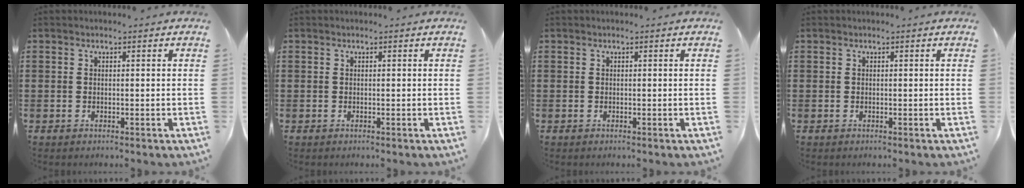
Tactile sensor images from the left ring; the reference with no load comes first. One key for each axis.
{"total": 0.0}
{"total": 0.0}
{"total": 0.0}